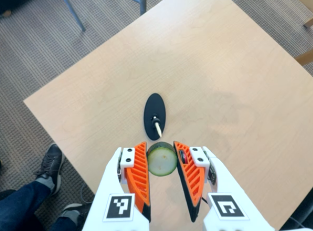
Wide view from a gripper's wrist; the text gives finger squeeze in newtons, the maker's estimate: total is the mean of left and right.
{"total": 9.7, "left": 10.0, "right": 9.4}